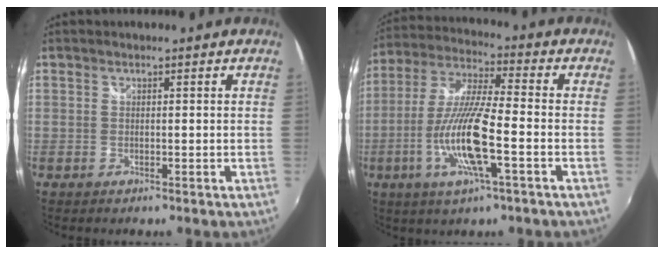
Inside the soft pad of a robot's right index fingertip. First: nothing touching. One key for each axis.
{"total": 14.3, "fx": -4.9, "fy": 1.7, "fz": 13.4, "tx": -0.273, "ty": -0.014, "tz": -0.094}